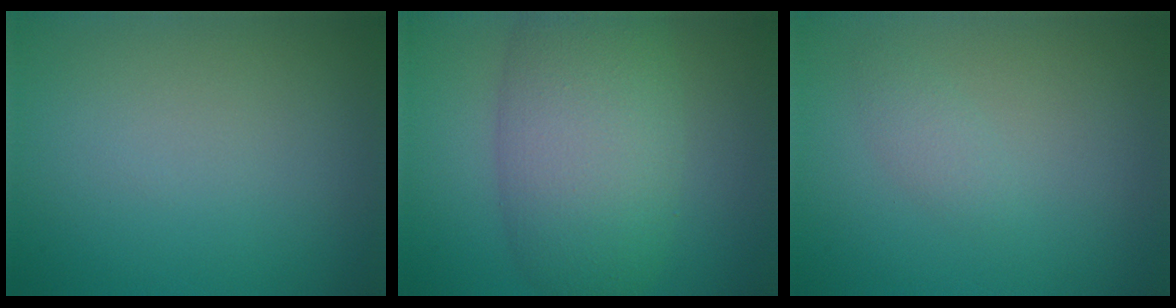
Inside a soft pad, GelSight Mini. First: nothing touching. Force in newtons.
{"total": 8.6, "press": 8.5, "slide": 0.7}
{"total": 1.1, "press": 1.1, "slide": 0.0}